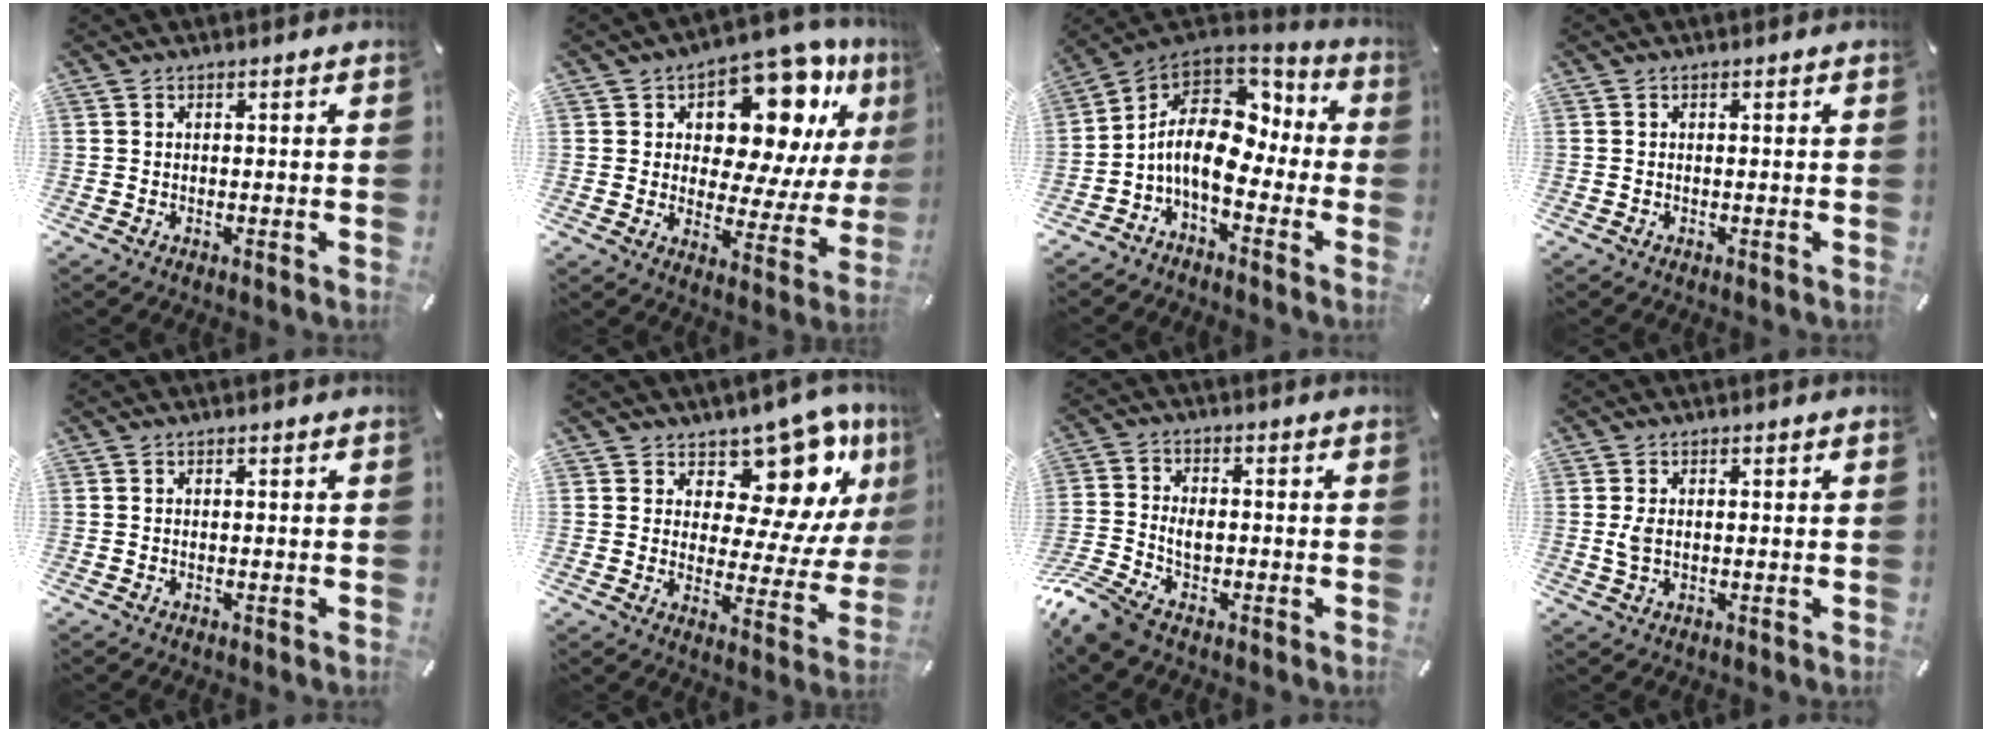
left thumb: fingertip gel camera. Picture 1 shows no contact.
{"total": 16.6, "force": [9.8, 8.8, 10.2], "torque": [-0.138, -0.079, 0.163]}
{"total": 12.5, "force": [-1.7, 8.0, 9.5], "torque": [-0.198, 0.000, -0.031]}
{"total": 0.0}
{"total": 0.0}
{"total": 16.8, "force": [11.7, 8.4, 8.8], "torque": [-0.096, -0.125, 0.192]}
{"total": 7.7, "force": [-3.5, 4.7, 5.0], "torque": [-0.113, 0.006, -0.065]}
{"total": 2.7, "force": [0.2, 1.6, 2.2], "torque": [-0.044, -0.002, -0.001]}